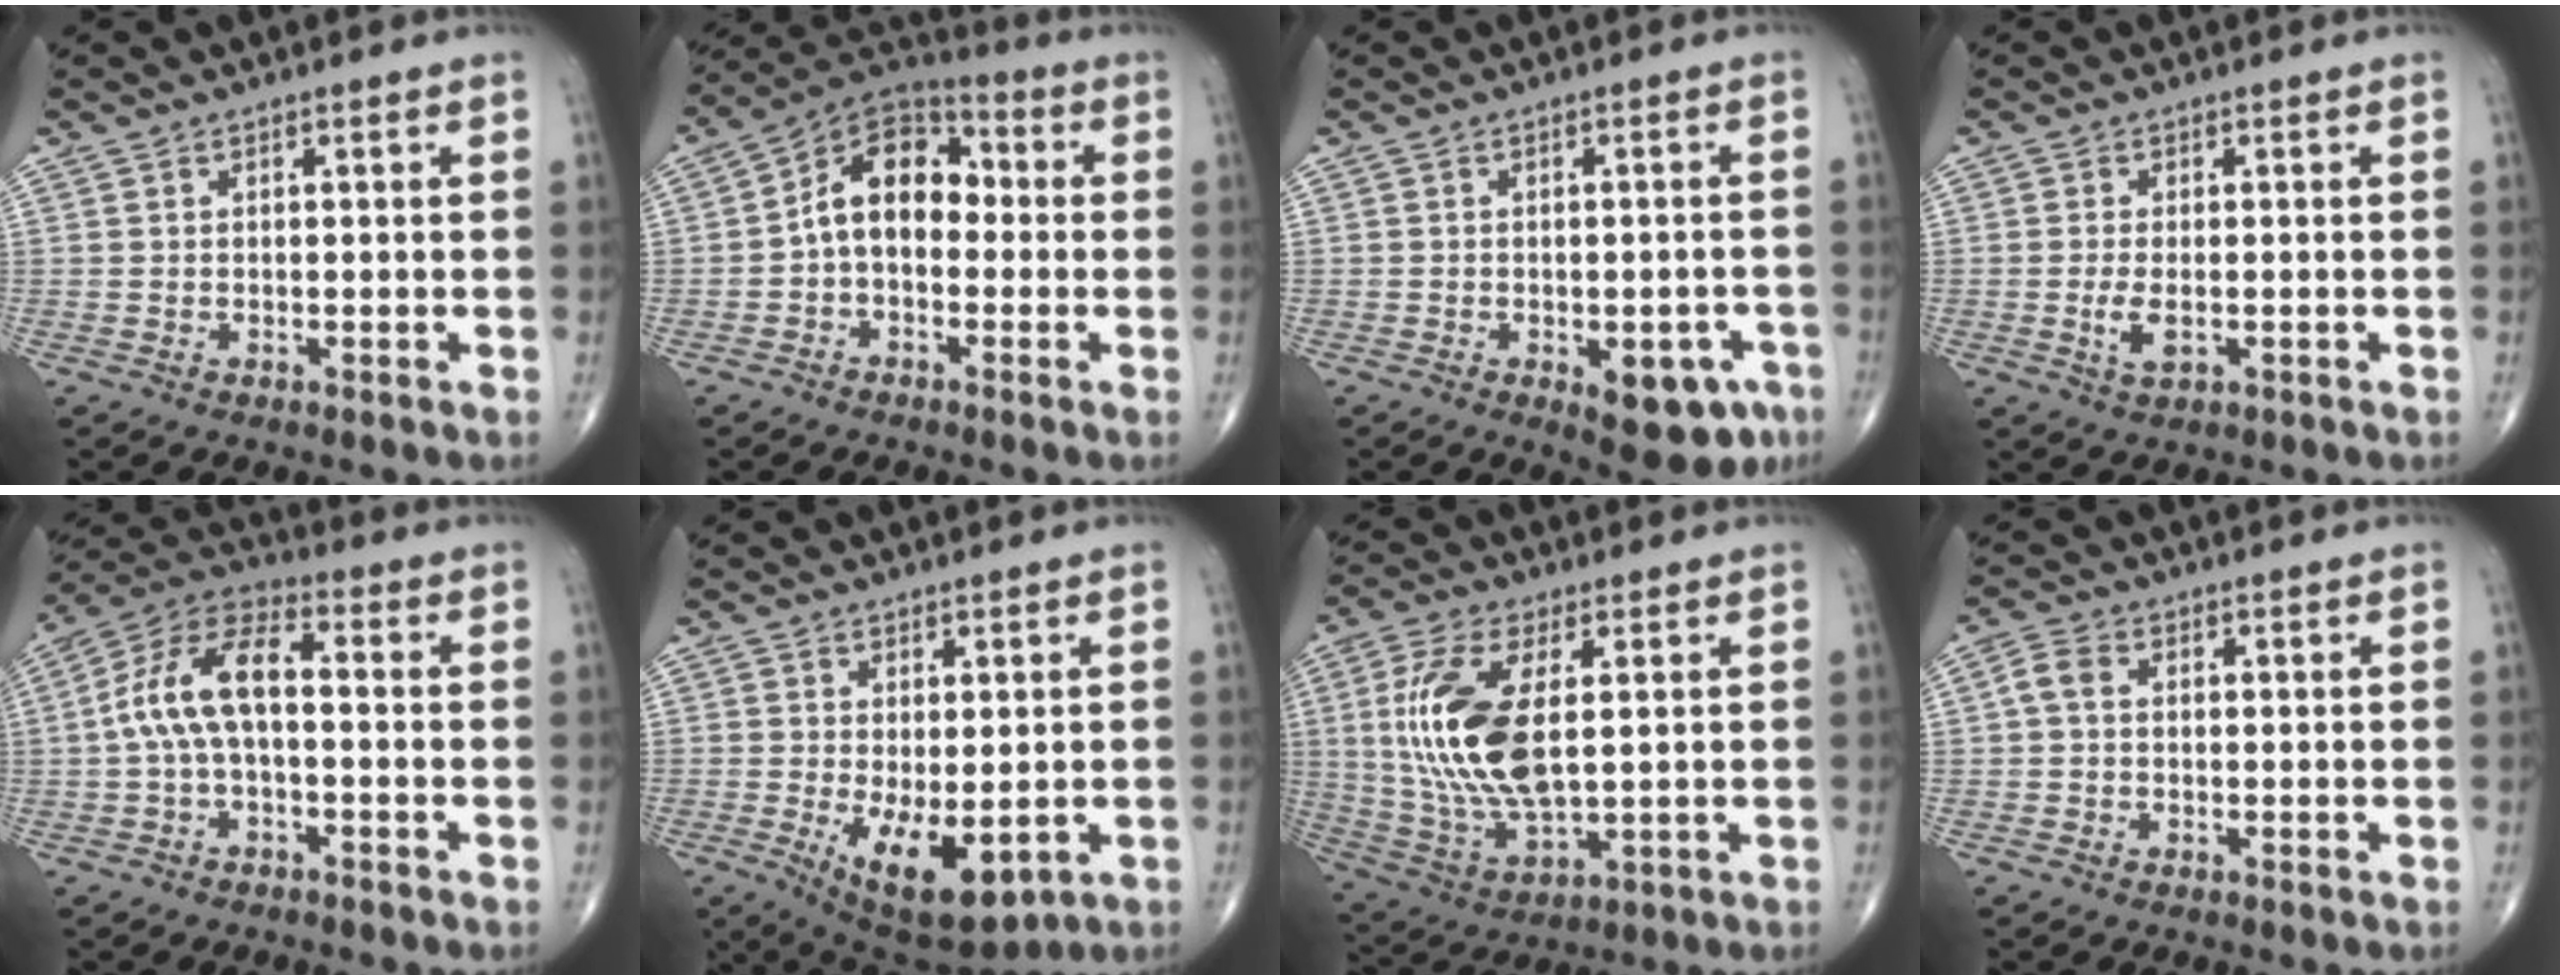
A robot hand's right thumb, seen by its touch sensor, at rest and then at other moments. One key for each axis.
{"total": 11.7, "fx": -0.6, "fy": 7.8, "fz": 8.7, "tx": -0.111, "ty": 0.039, "tz": -0.030}
{"total": 9.5, "fx": -4.4, "fy": 4.6, "fz": 7.1, "tx": -0.061, "ty": 0.017, "tz": -0.046}
{"total": 3.4, "fx": -0.8, "fy": 1.5, "fz": 2.9, "tx": -0.061, "ty": -0.005, "tz": -0.015}
{"total": 10.9, "fx": -0.5, "fy": 5.2, "fz": 9.6, "tx": -0.189, "ty": 0.043, "tz": -0.017}
{"total": 10.1, "fx": -2.3, "fy": 4.6, "fz": 8.7, "tx": -0.119, "ty": -0.019, "tz": -0.017}
{"total": 16.4, "fx": 2.4, "fy": 7.4, "fz": 14.5, "tx": -0.304, "ty": -0.012, "tz": 0.054}
{"total": 2.9, "fx": 0.2, "fy": 2.0, "fz": 2.1, "tx": -0.044, "ty": 0.009, "tz": -0.003}